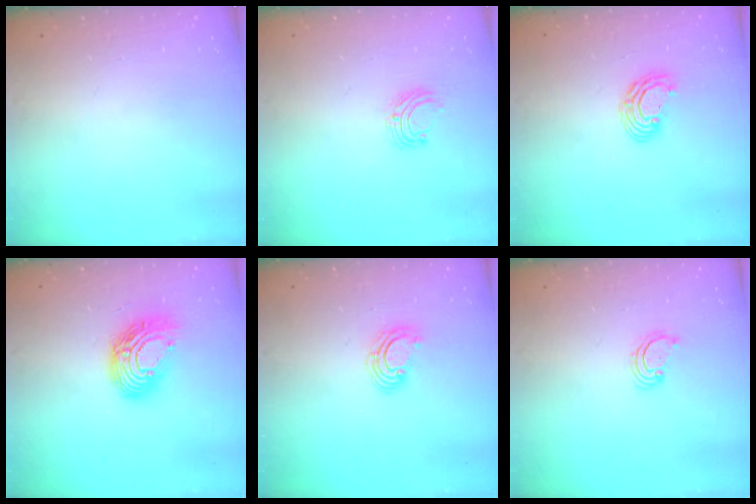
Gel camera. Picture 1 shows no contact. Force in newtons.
{"total": 5.6, "press": 5.6, "slide": 0.5}
{"total": 6.9, "press": 6.9, "slide": 0.8}
{"total": 14.9, "press": 14.9, "slide": 1.3}
{"total": 4.5, "press": 4.5, "slide": 0.3}
{"total": 2.4, "press": 2.4, "slide": 0.2}